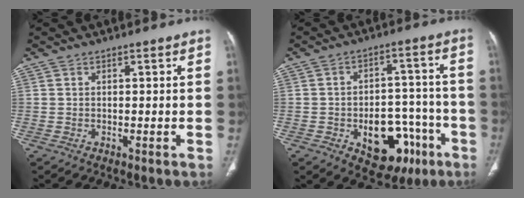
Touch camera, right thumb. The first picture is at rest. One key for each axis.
{"total": 14.9, "fx": -6.1, "fy": 9.4, "fz": 9.8, "tx": -0.087, "ty": 0.049, "tz": -0.073}